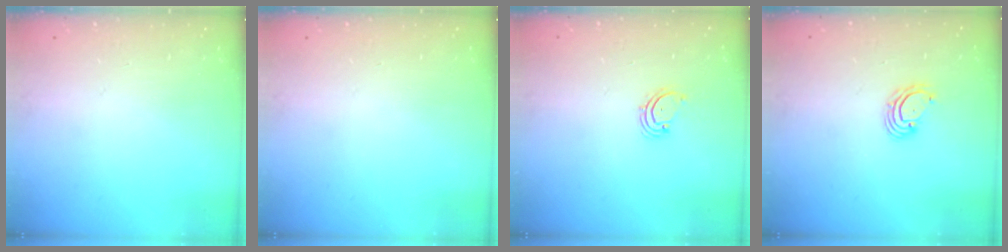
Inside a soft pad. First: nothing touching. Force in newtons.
{"total": 0.0}
{"total": 2.1, "press": 2.1, "slide": 0.3}
{"total": 3.4, "press": 3.4, "slide": 0.0}